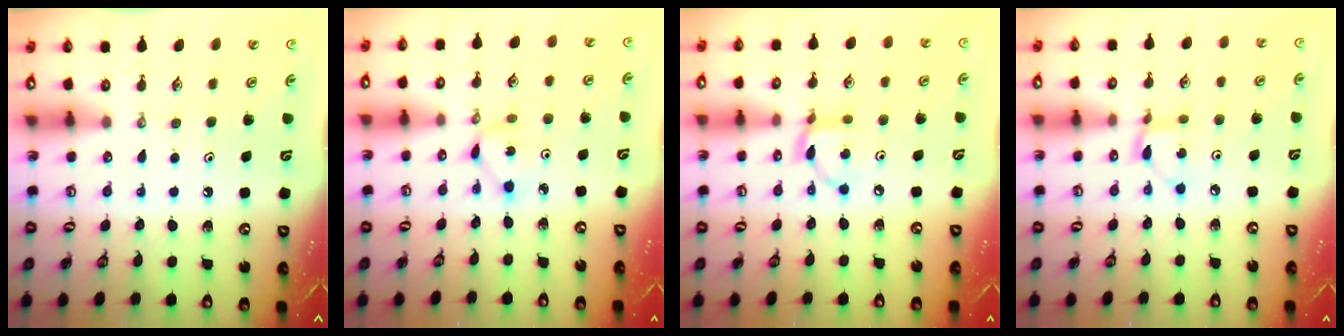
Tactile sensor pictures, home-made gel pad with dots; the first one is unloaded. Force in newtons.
{"total": 2.6, "press": 2.6, "slide": 0.1}
{"total": 8.1, "press": 8.0, "slide": 0.2}
{"total": 2.8, "press": 2.8, "slide": 0.1}